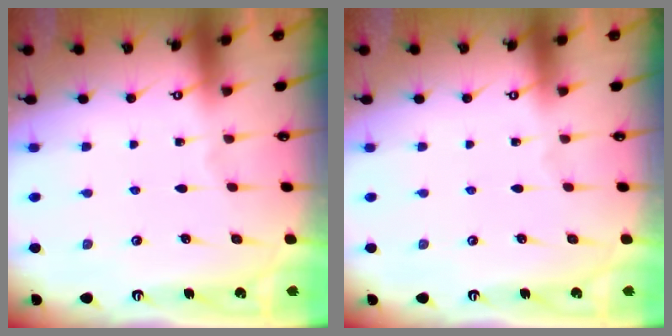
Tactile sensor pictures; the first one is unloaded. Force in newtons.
{"total": 0.0}